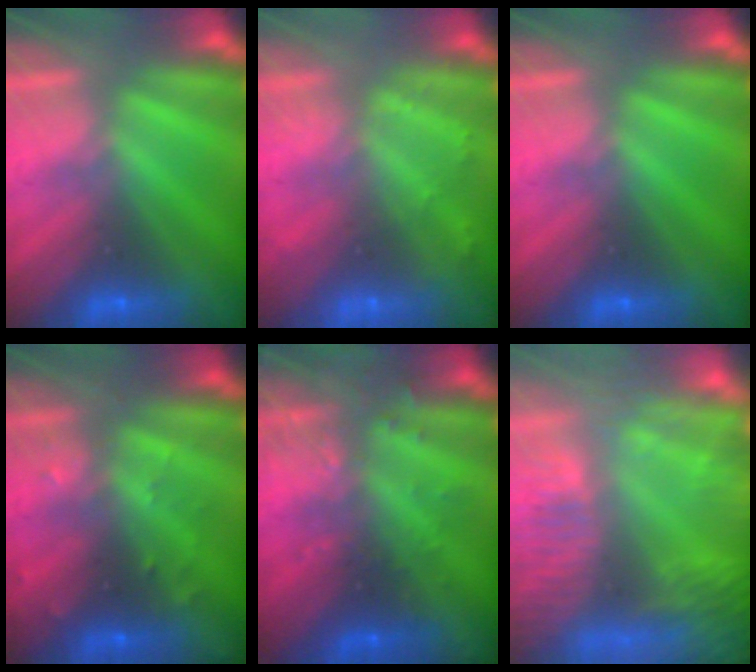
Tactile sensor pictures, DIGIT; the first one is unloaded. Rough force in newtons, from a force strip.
{"total": 2.1}
{"total": 0.0}
{"total": 2.9}
{"total": 2.9}
{"total": 5.9}